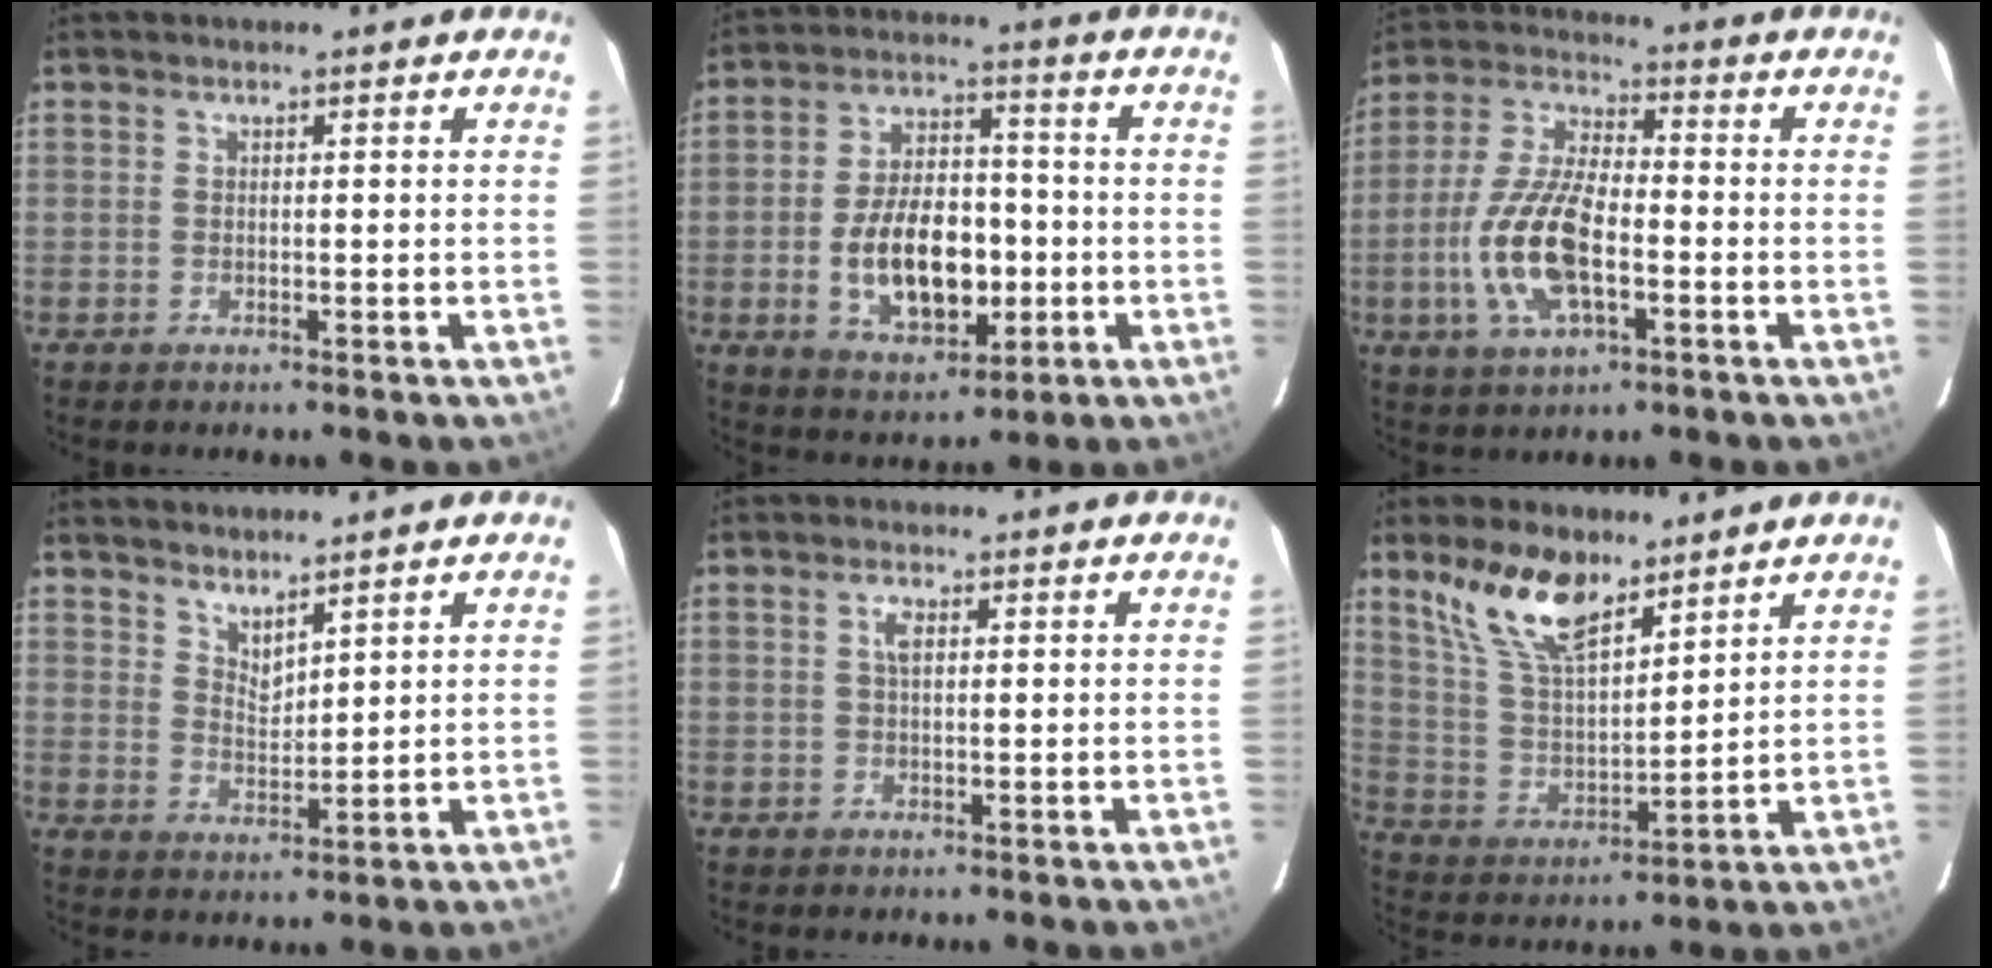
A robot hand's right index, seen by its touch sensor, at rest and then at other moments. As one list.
[{"total": 14.8, "force": [-3.1, 8.4, 11.7], "torque": [-0.225, 0.011, -0.035]}, {"total": 14.7, "force": [-3.9, 6.3, 12.7], "torque": [-0.273, -0.001, -0.075]}, {"total": 4.0, "force": [3.6, 1.0, 1.6], "torque": [-0.024, -0.006, 0.063]}, {"total": 2.2, "force": [0.6, 1.0, 1.8], "torque": [-0.035, 0.005, 0.012]}, {"total": 13.1, "force": [9.2, 5.0, 7.8], "torque": [-0.153, 0.013, 0.188]}]